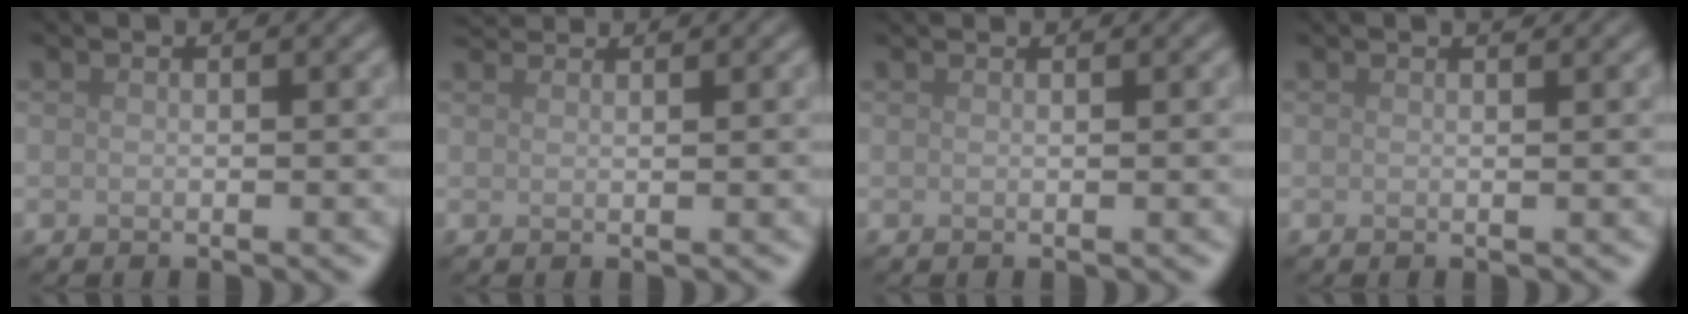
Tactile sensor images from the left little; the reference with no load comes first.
{"total": 2.3, "force": [2.2, 0.2, 0.6], "torque": [-0.013, 0.006, 0.032]}
{"total": 1.3, "force": [1.2, 0.1, 0.3], "torque": [-0.013, -0.001, 0.012]}
{"total": 0.6, "force": [0.6, 0.0, 0.2], "torque": [-0.001, -0.001, 0.010]}